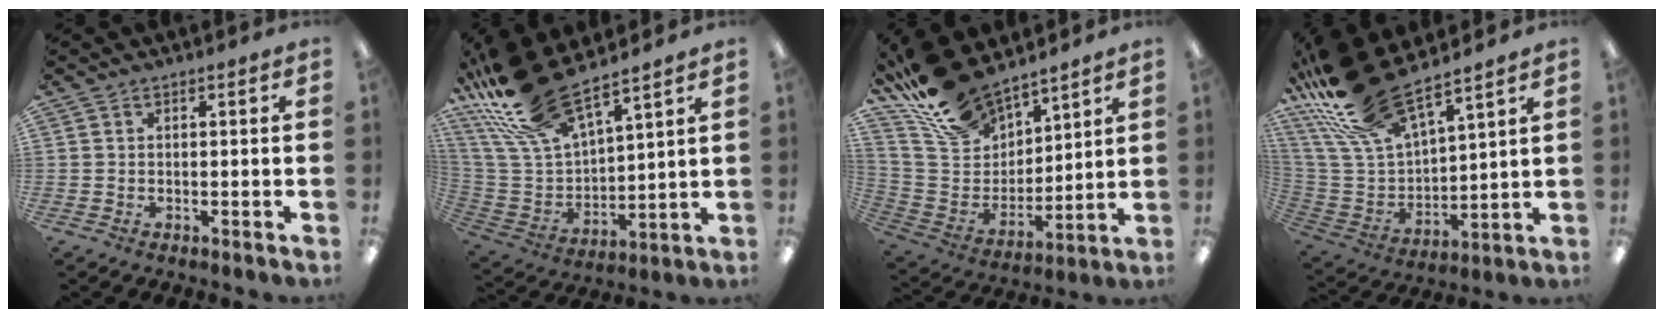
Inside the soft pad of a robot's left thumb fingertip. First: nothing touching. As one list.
[{"total": 21.3, "force": [16.8, 6.5, 11.3], "torque": [-0.251, -0.091, 0.304]}, {"total": 17.7, "force": [15.0, 7.2, 5.9], "torque": [-0.147, -0.094, 0.282]}, {"total": 22.3, "force": [17.6, 6.8, 11.8], "torque": [-0.253, -0.098, 0.315]}]